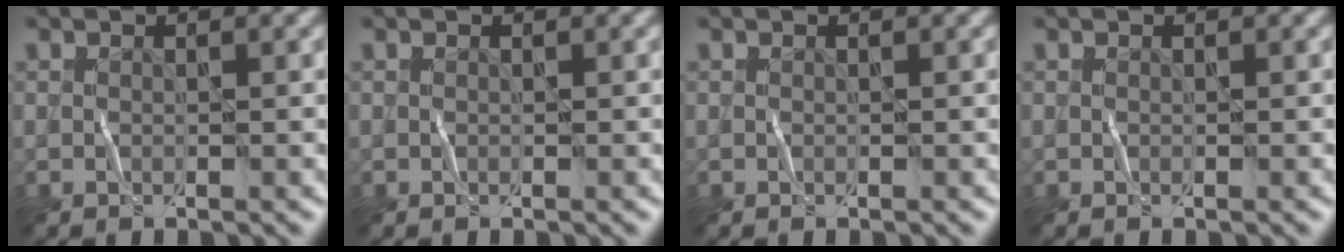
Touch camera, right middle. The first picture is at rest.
{"total": 0.0}
{"total": 0.0}
{"total": 0.0}